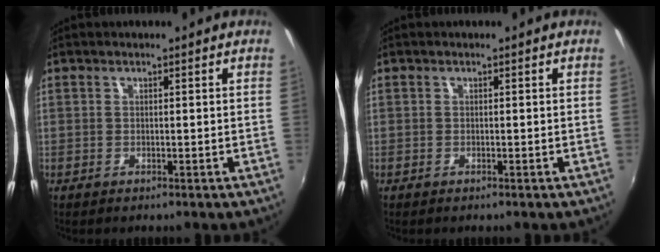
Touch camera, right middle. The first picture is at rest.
{"total": 0.0}